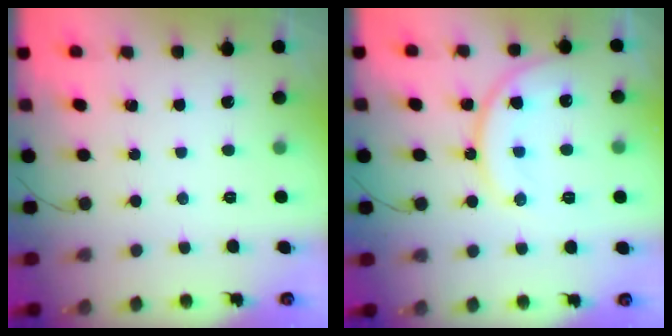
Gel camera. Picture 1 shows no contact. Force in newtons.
{"total": 12.9, "press": 12.9, "slide": 0.4}